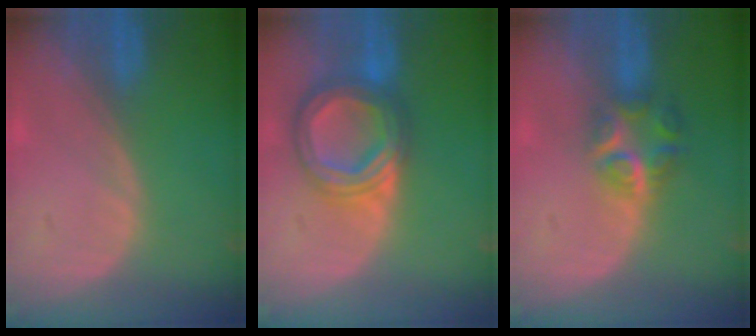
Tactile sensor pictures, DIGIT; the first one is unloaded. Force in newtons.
{"total": 8.7, "press": 8.6, "slide": 0.8}
{"total": 5.9, "press": 5.4, "slide": 2.5}